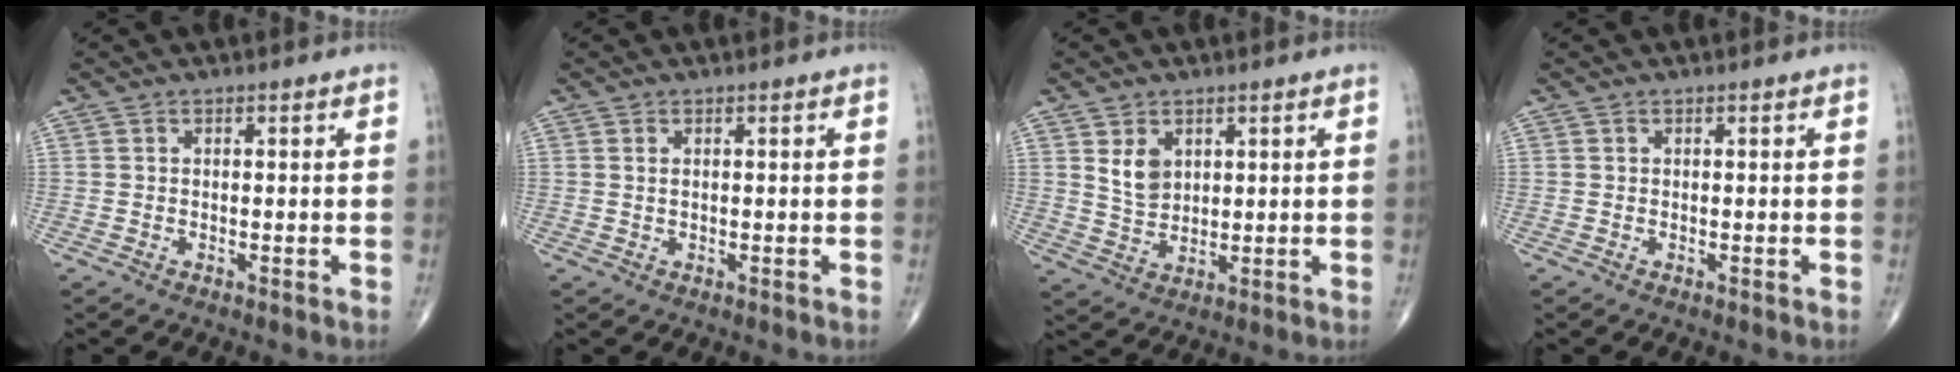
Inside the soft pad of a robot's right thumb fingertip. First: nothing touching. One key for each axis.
{"total": 0.7, "fx": 0.3, "fy": 0.3, "fz": 0.6, "tx": -0.013, "ty": 0.001, "tz": 0.007}
{"total": 5.3, "fx": 2.1, "fy": 3.7, "fz": 3.1, "tx": -0.041, "ty": -0.018, "tz": 0.047}
{"total": 0.0}